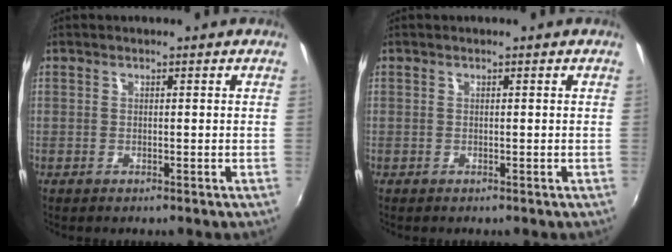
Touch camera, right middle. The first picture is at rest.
{"total": 0.0}